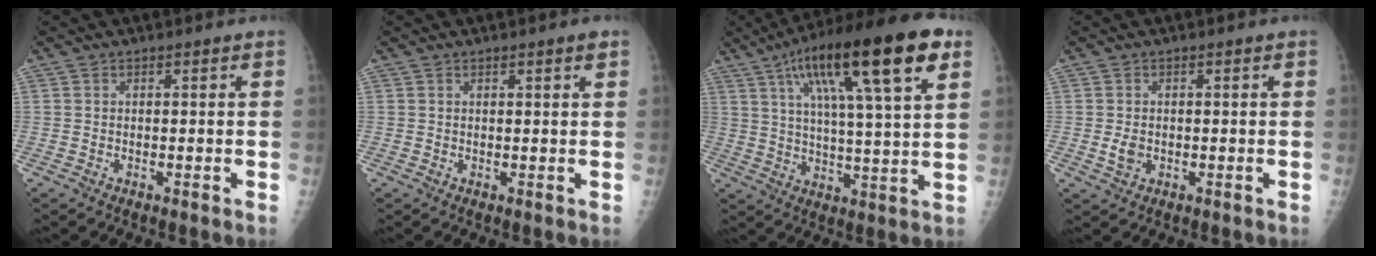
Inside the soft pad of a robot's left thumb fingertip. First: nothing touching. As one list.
[{"total": 1.4, "force": [0.8, 0.1, 1.2], "torque": [-0.018, -0.002, 0.010]}, {"total": 22.6, "force": [10.5, 4.7, 19.4], "torque": [-0.300, -0.003, 0.162]}, {"total": 2.2, "force": [-0.4, 1.7, 1.4], "torque": [-0.024, 0.000, -0.006]}]